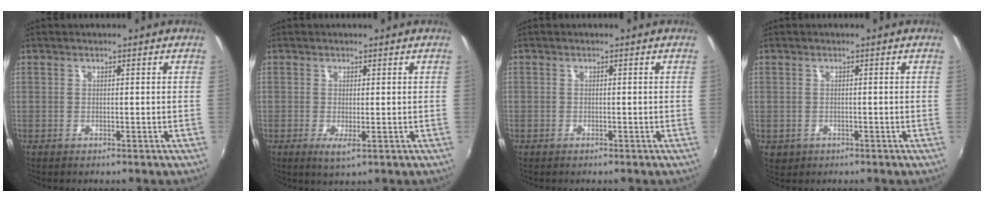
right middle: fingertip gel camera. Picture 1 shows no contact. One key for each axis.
{"total": 2.4, "fx": -0.4, "fy": 0.4, "fz": 2.3, "tx": -0.043, "ty": -0.009, "tz": -0.005}
{"total": 0.8, "fx": -0.5, "fy": 0.6, "fz": -0.1, "tx": -0.003, "ty": 0.003, "tz": -0.006}
{"total": 2.4, "fx": -0.7, "fy": 2.1, "fz": 1.0, "tx": -0.023, "ty": -0.003, "tz": -0.006}